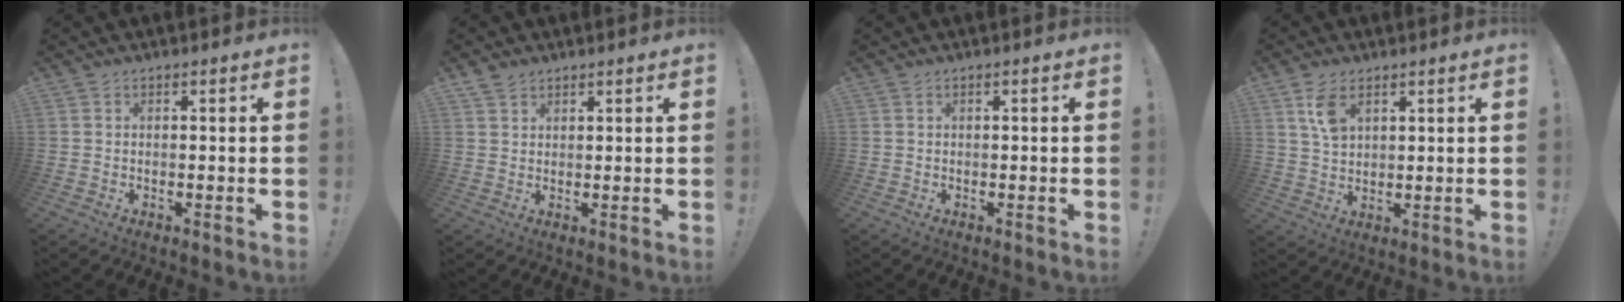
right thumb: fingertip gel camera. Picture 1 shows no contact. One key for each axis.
{"total": 2.9, "fx": 2.3, "fy": 1.6, "fz": 0.7, "tx": -0.004, "ty": -0.014, "tz": 0.043}
{"total": 0.0}
{"total": 6.8, "fx": 3.3, "fy": 3.8, "fz": 4.6, "tx": -0.072, "ty": -0.012, "tz": 0.061}